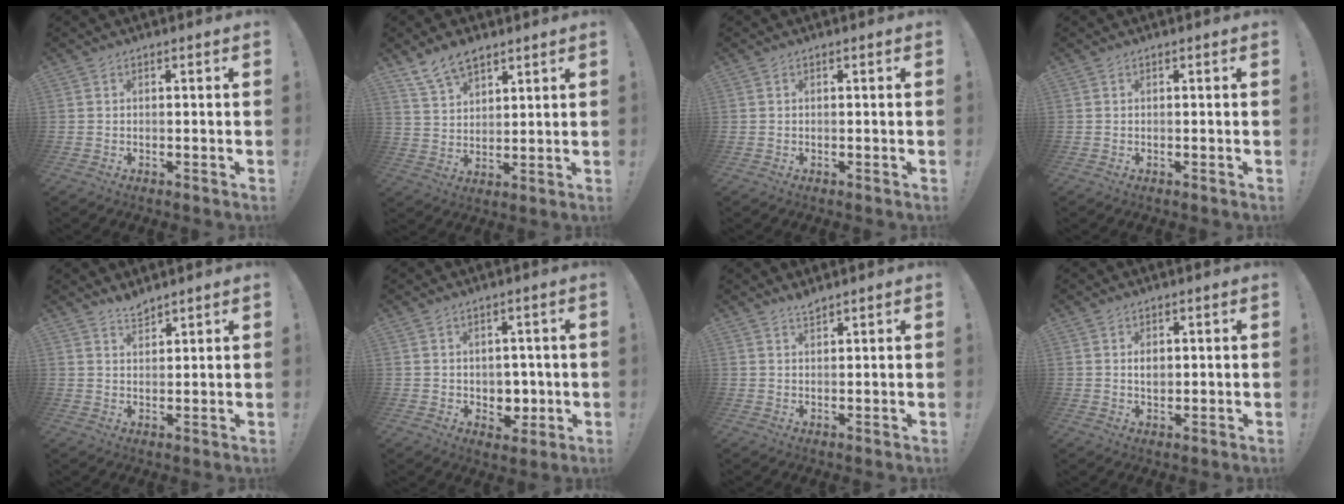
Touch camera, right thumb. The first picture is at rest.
{"total": 8.8, "force": [6.8, 4.4, 3.6], "torque": [-0.066, -0.035, 0.133]}
{"total": 0.0}
{"total": 0.0}
{"total": 3.4, "force": [3.3, 0.8, 0.7], "torque": [-0.006, -0.023, 0.058]}
{"total": 5.3, "force": [0.7, 4.9, 1.7], "torque": [-0.016, -0.011, 0.020]}
{"total": 2.2, "force": [2.1, 0.2, 0.7], "torque": [-0.003, -0.016, 0.036]}
{"total": 2.6, "force": [0.4, 1.8, 1.9], "torque": [-0.023, -0.001, 0.003]}